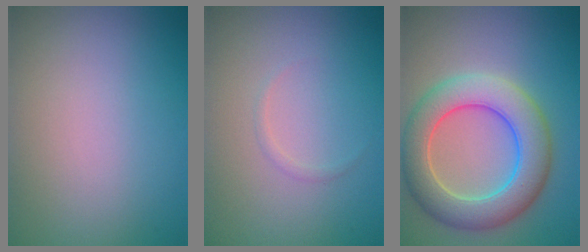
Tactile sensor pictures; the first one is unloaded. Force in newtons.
{"total": 0.5, "press": 0.5, "slide": 0.0}
{"total": 7.4, "press": 7.4, "slide": 0.5}